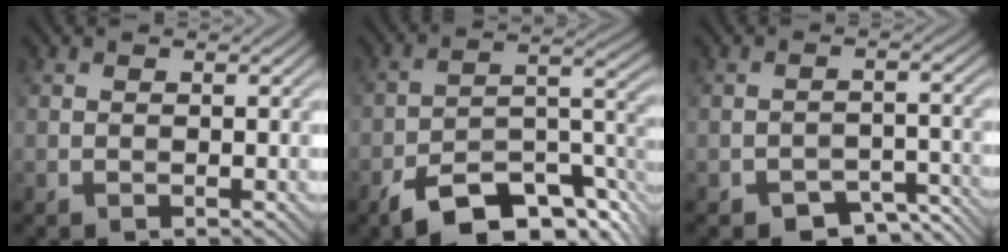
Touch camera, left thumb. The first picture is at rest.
{"total": 13.8, "force": [-9.6, 4.9, 8.6], "torque": [-0.139, -0.008, -0.162]}
{"total": 5.3, "force": [-3.9, 2.5, 2.6], "torque": [-0.031, -0.001, -0.059]}